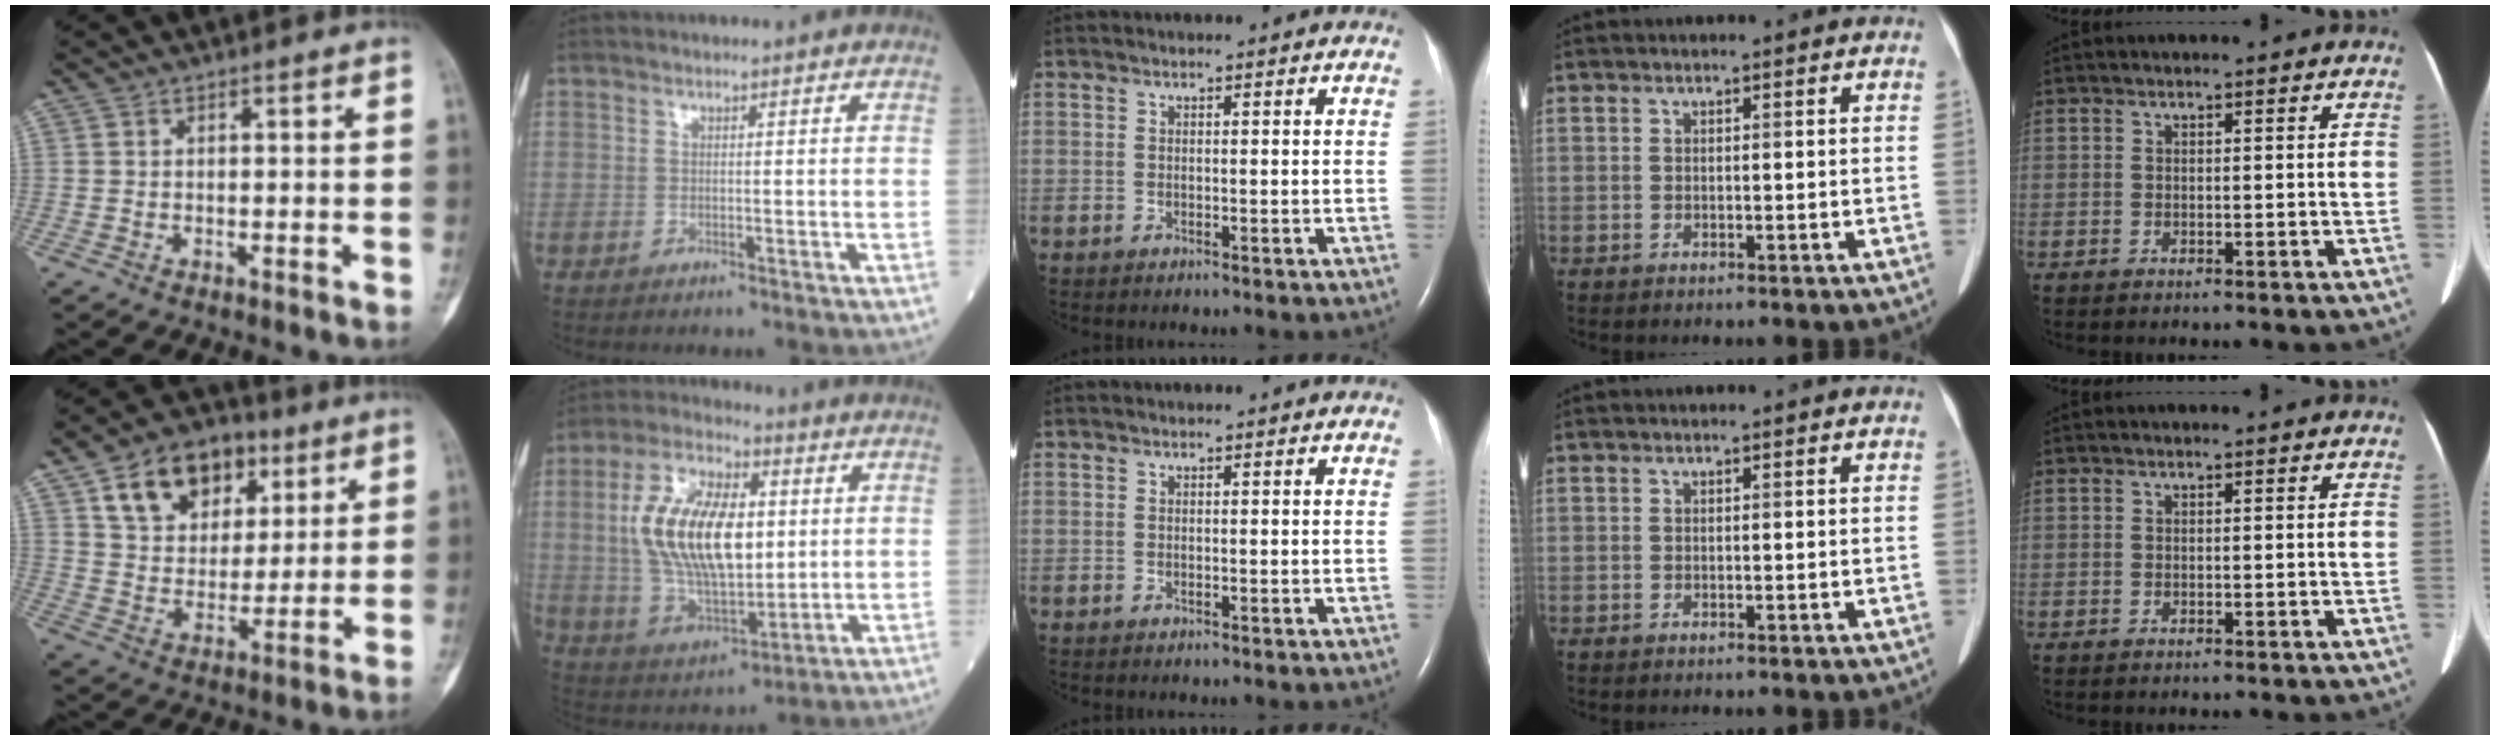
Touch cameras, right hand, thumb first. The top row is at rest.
{"thumb": {"total": 16.0, "force": [7.8, 11.0, 8.6], "torque": [-0.106, -0.014, 0.134]}, "index": {"total": 17.2, "force": [2.3, 7.5, 15.3], "torque": [-0.303, 0.013, 0.046]}}